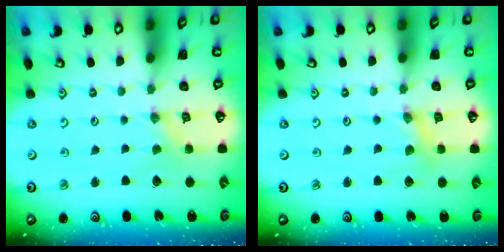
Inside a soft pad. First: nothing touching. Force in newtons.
{"total": 1.6, "press": 1.6, "slide": 0.2}